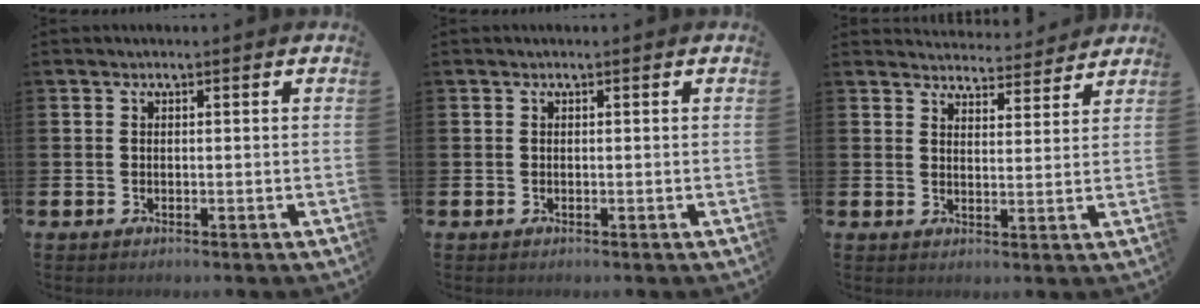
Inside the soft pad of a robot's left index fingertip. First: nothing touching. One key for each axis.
{"total": 0.0}
{"total": 4.0, "fx": 3.9, "fy": 0.6, "fz": -0.1, "tx": -0.001, "ty": -0.030, "tz": 0.068}